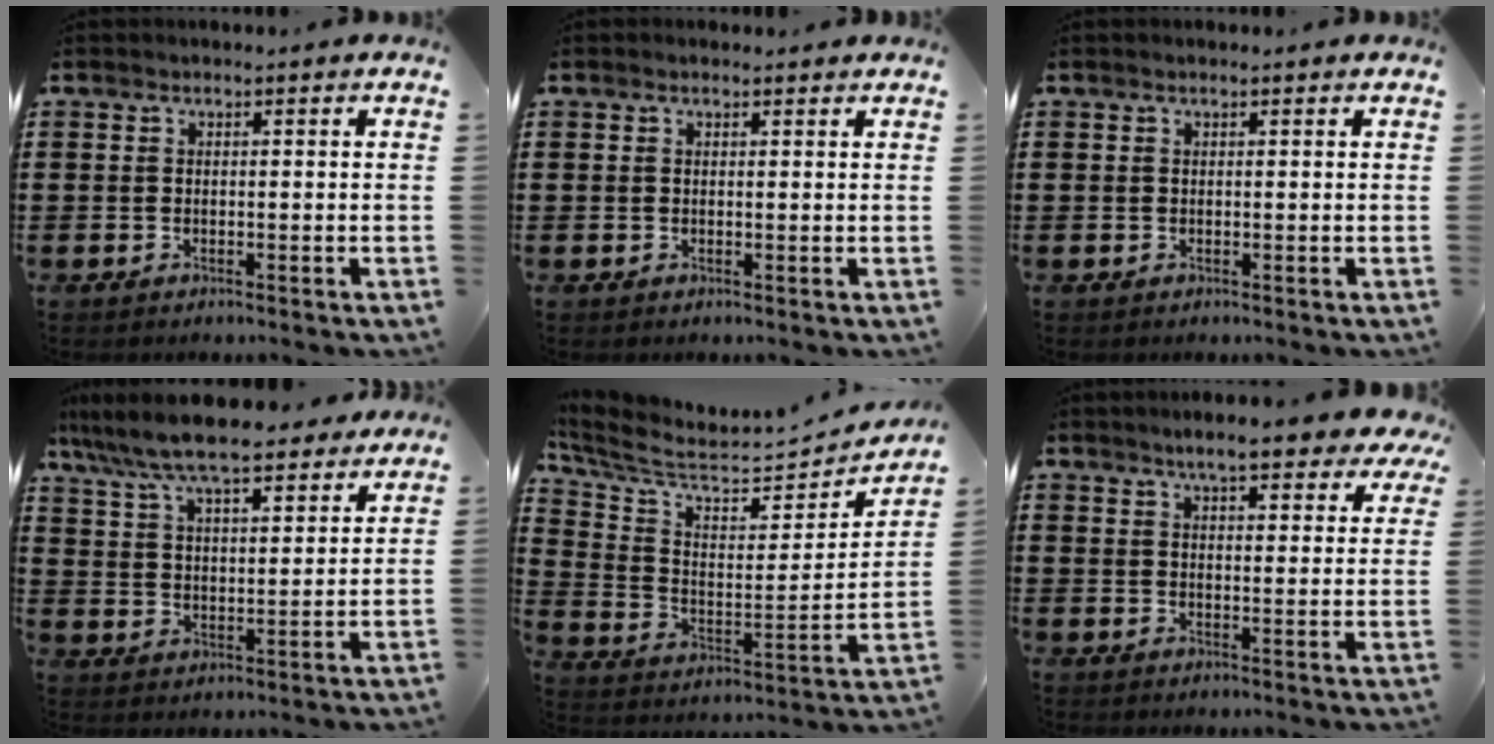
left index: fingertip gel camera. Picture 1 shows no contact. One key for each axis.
{"total": 0.6, "fx": 0.5, "fy": 0.2, "fz": 0.2, "tx": -0.006, "ty": 0.001, "tz": 0.009}
{"total": 0.0}
{"total": 8.9, "fx": 8.0, "fy": 1.1, "fz": 3.6, "tx": -0.104, "ty": -0.036, "tz": 0.141}
{"total": 5.9, "fx": 4.9, "fy": 1.5, "fz": 2.8, "tx": -0.083, "ty": -0.050, "tz": 0.082}
{"total": 6.6, "fx": 5.6, "fy": 1.1, "fz": 3.3, "tx": -0.065, "ty": -0.017, "tz": 0.097}